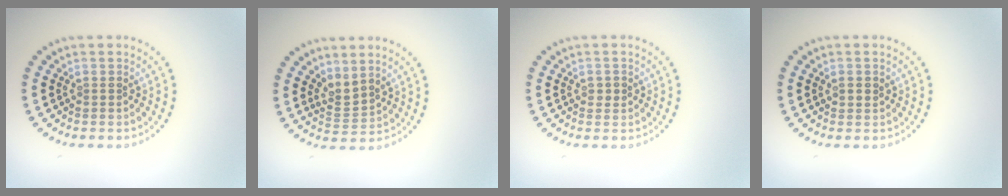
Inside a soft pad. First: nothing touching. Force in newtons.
{"total": 2.3, "press": 1.6, "slide": 1.6}
{"total": 0.9, "press": 0.9, "slide": 0.0}
{"total": 1.0, "press": 0.9, "slide": 0.3}